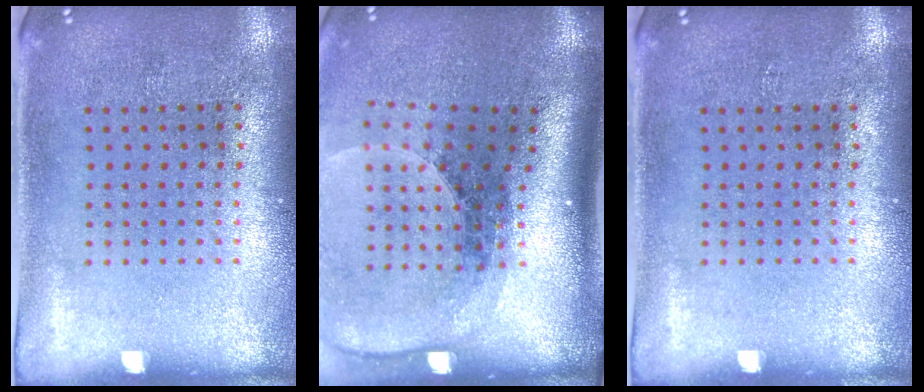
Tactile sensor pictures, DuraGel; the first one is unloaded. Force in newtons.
{"total": 2.6, "press": 1.9, "slide": 1.8}
{"total": 0.0}